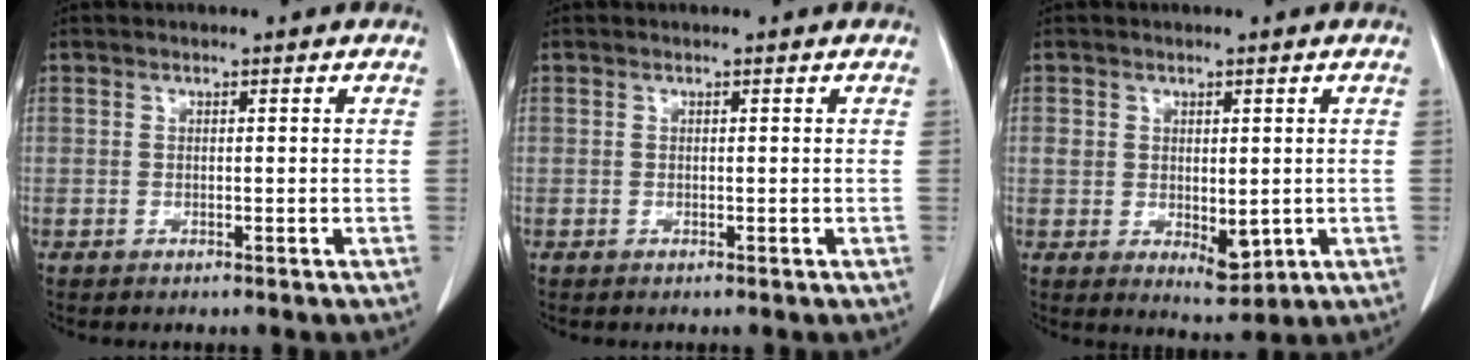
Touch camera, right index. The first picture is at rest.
{"total": 0.0}
{"total": 5.5, "force": [-0.5, 3.2, 4.4], "torque": [-0.061, -0.007, 0.007]}